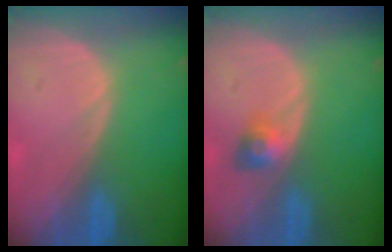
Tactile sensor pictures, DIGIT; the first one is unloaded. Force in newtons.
{"total": 3.0, "press": 2.6, "slide": 1.3}